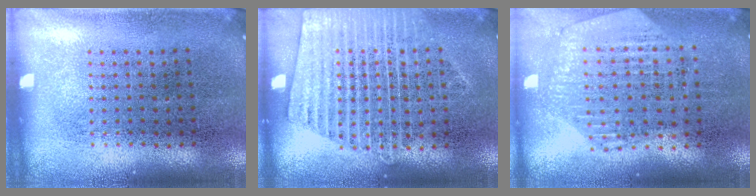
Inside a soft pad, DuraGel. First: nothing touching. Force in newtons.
{"total": 1.6, "press": 1.6, "slide": 0.3}
{"total": 1.2, "press": 1.2, "slide": 0.2}